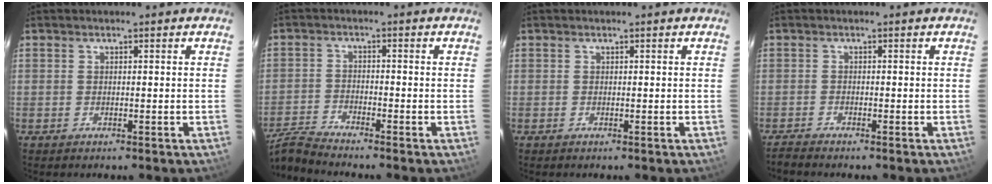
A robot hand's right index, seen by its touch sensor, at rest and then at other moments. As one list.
[{"total": 5.5, "force": [-5.4, -0.7, 0.9], "torque": [-0.040, -0.005, -0.117]}, {"total": 0.0}, {"total": 1.6, "force": [-1.6, -0.1, 0.1], "torque": [-0.009, -0.006, -0.033]}]